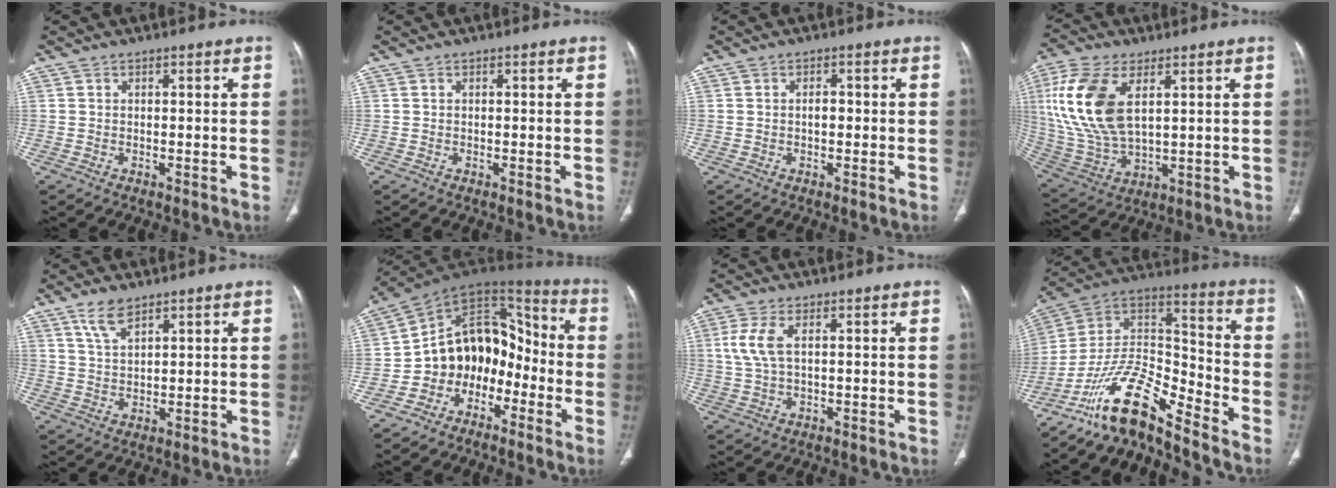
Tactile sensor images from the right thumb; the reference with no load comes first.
{"total": 0.0}
{"total": 1.4, "force": [0.0, 0.9, 1.1], "torque": [-0.019, 0.005, 0.000]}
{"total": 17.7, "force": [5.1, 9.4, 14.1], "torque": [-0.305, -0.011, 0.107]}
{"total": 5.2, "force": [3.6, 2.2, 3.1], "torque": [-0.057, -0.018, 0.075]}
{"total": 14.6, "force": [-5.0, 11.1, 8.1], "torque": [-0.074, 0.099, -0.094]}
{"total": 5.6, "force": [1.5, 2.5, 4.9], "torque": [-0.128, 0.003, 0.034]}
{"total": 14.6, "force": [-12.3, 3.1, 7.2], "torque": [-0.133, 0.106, -0.231]}